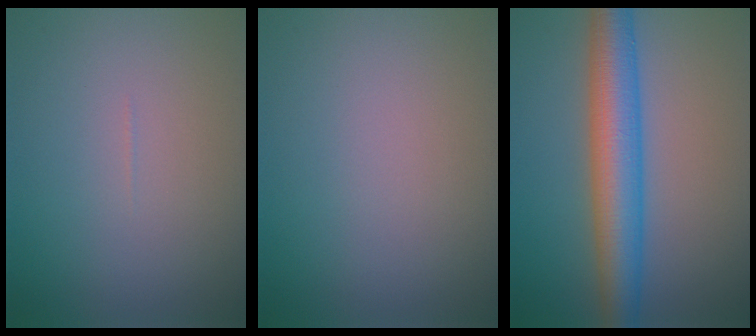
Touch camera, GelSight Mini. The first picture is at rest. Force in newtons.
{"total": 0.0}
{"total": 7.0, "press": 7.0, "slide": 0.2}